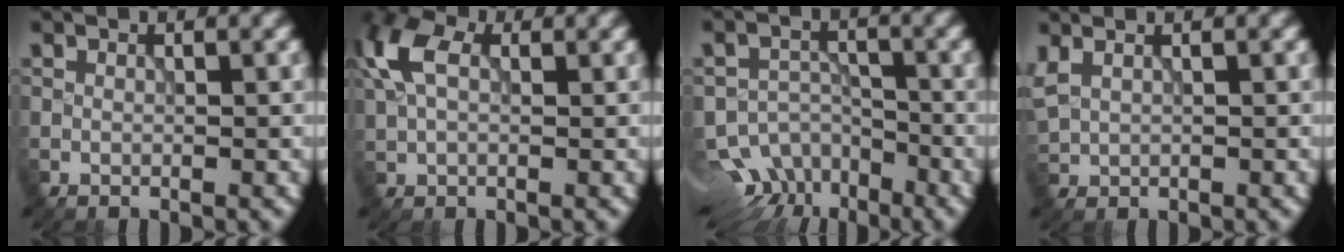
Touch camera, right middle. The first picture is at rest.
{"total": 7.5, "force": [2.1, 4.6, 5.4], "torque": [-0.135, 0.015, 0.033]}
{"total": 11.0, "force": [-7.8, 6.7, 3.9], "torque": [-0.062, -0.024, -0.093]}
{"total": 2.6, "force": [1.2, 1.6, 1.6], "torque": [-0.049, 0.002, 0.034]}